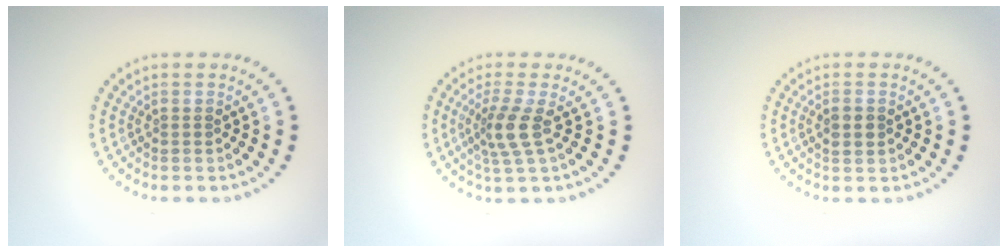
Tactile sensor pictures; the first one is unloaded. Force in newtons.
{"total": 2.8, "press": 2.0, "slide": 2.0}
{"total": 1.5, "press": 1.5, "slide": 0.1}